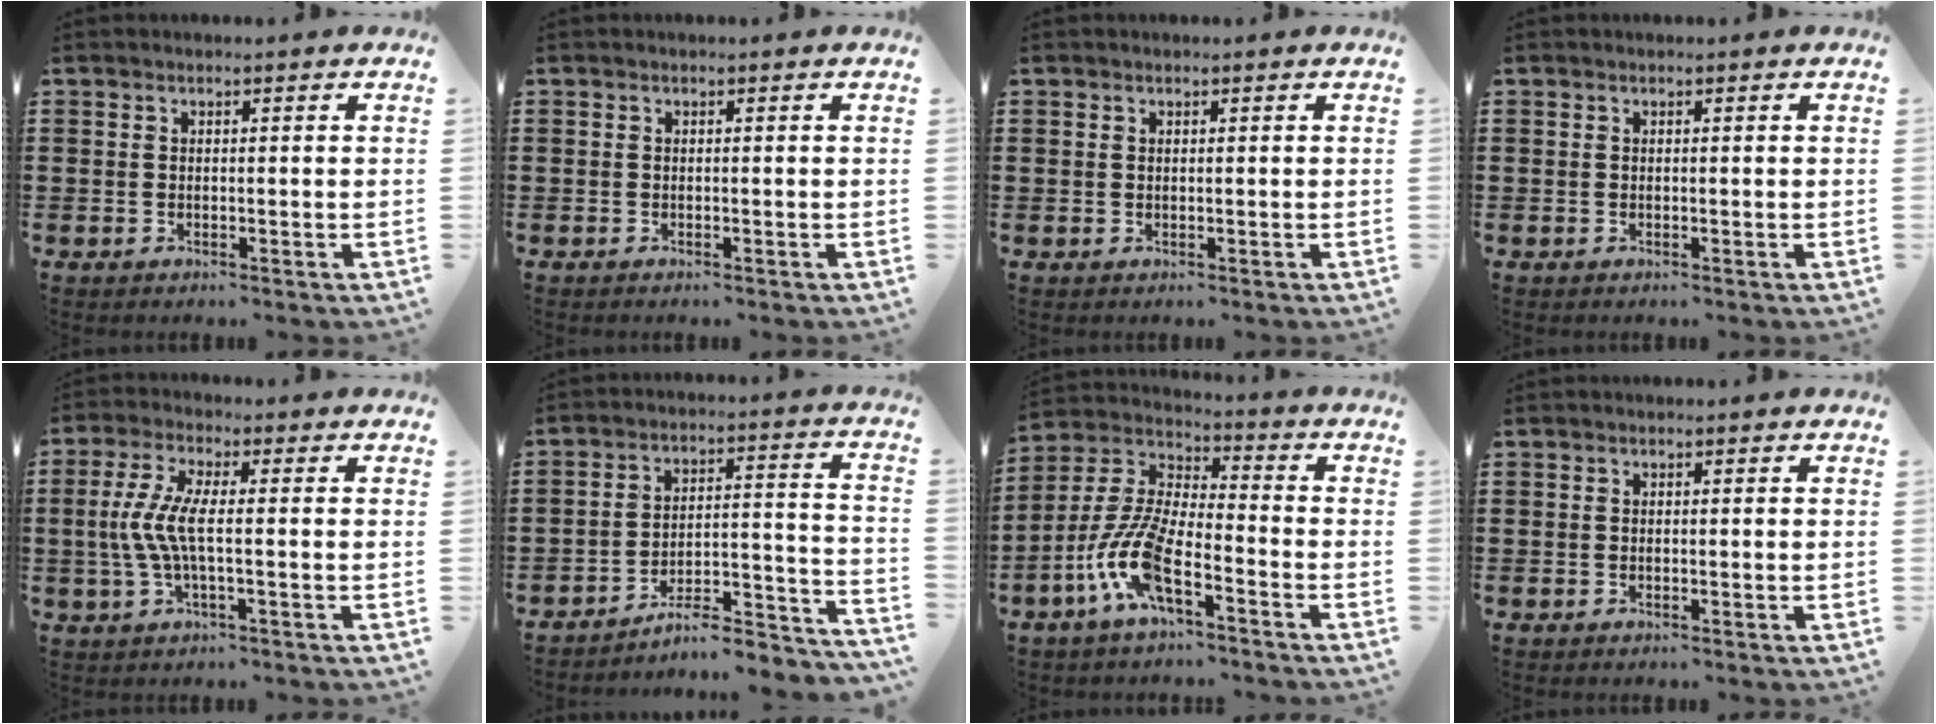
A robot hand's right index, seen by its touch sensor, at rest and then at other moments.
{"total": 0.0}
{"total": 0.5, "force": [0.3, 0.4, 0.0], "torque": [-0.001, 0.003, 0.006]}
{"total": 0.0}
{"total": 6.3, "force": [-0.7, 1.2, 6.1], "torque": [-0.153, -0.016, -0.028]}
{"total": 6.4, "force": [-5.7, 1.1, 2.7], "torque": [-0.039, -0.002, -0.111]}
{"total": 10.5, "force": [-5.2, 2.8, 8.7], "torque": [-0.214, -0.019, -0.105]}
{"total": 0.0}